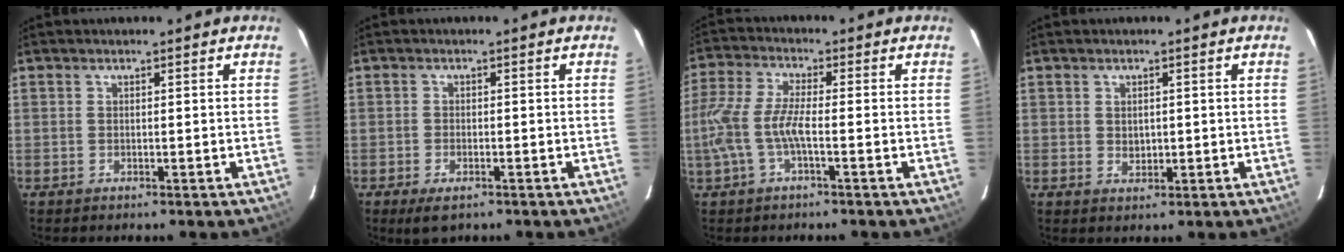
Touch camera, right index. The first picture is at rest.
{"total": 3.9, "force": [-2.6, 1.8, 2.4], "torque": [-0.055, -0.015, -0.045]}
{"total": 8.5, "force": [-2.2, 1.8, 8.1], "torque": [-0.182, -0.001, -0.039]}
{"total": 2.0, "force": [0.2, 1.7, 1.1], "torque": [-0.013, 0.000, 0.007]}